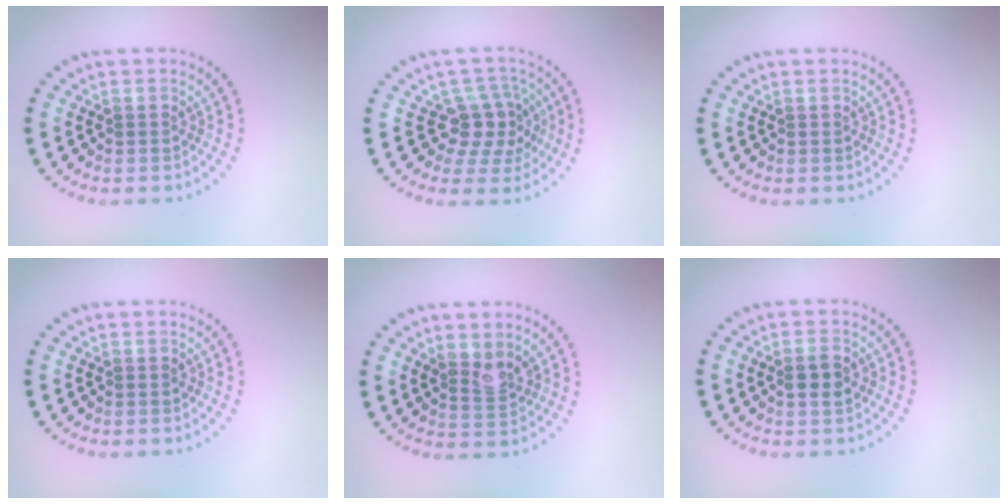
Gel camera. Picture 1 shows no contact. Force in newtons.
{"total": 3.6, "press": 3.2, "slide": 1.6}
{"total": 0.0}
{"total": 0.0}
{"total": 2.0, "press": 1.6, "slide": 1.1}
{"total": 1.8, "press": 1.7, "slide": 0.5}